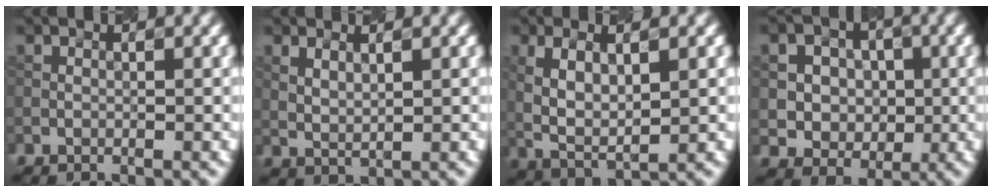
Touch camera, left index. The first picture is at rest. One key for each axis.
{"total": 1.6, "fx": 1.0, "fy": 0.6, "fz": 1.2, "tx": -0.028, "ty": -0.002, "tz": 0.023}
{"total": 4.8, "fx": 1.1, "fy": 1.9, "fz": 4.2, "tx": -0.089, "ty": -0.002, "tz": 0.023}
{"total": 5.7, "fx": 1.0, "fy": 5.0, "fz": 2.6, "tx": -0.037, "ty": 0.014, "tz": 0.009}